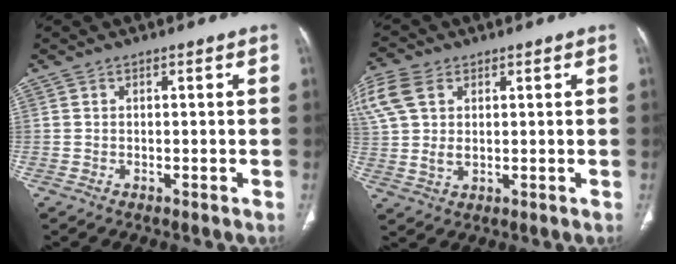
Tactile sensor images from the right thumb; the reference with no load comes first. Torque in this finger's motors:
{"motor_torque": [0.25, 1.61, 0.52, -0.42, 0.22]}